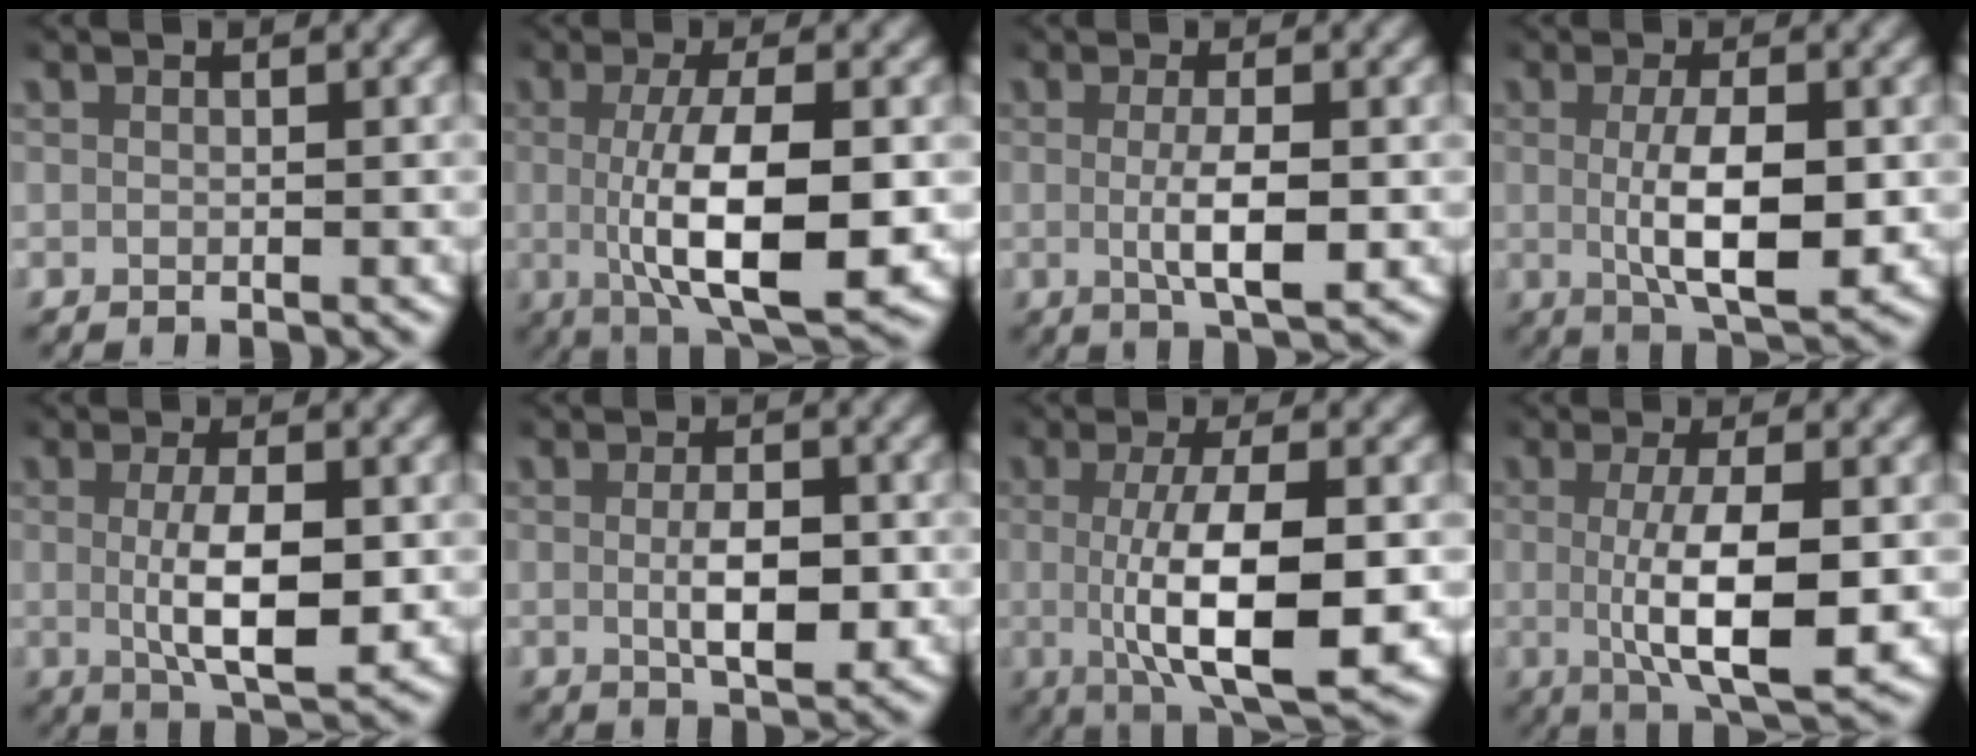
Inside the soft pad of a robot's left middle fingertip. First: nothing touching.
{"total": 9.0, "force": [-1.1, 3.0, 8.5], "torque": [-0.138, -0.015, -0.010]}
{"total": 3.7, "force": [-0.4, 0.8, 3.6], "torque": [-0.064, -0.009, -0.002]}
{"total": 6.6, "force": [-0.4, 2.4, 6.1], "torque": [-0.102, -0.012, -0.003]}
{"total": 5.9, "force": [-0.3, 2.1, 5.5], "torque": [-0.092, -0.012, -0.001]}
{"total": 4.0, "force": [-0.3, 1.8, 3.6], "torque": [-0.058, -0.010, -0.002]}
{"total": 9.3, "force": [-1.3, 3.0, 8.7], "torque": [-0.141, -0.017, -0.010]}
{"total": 7.5, "force": [-0.8, 2.3, 7.1], "torque": [-0.118, -0.015, -0.005]}